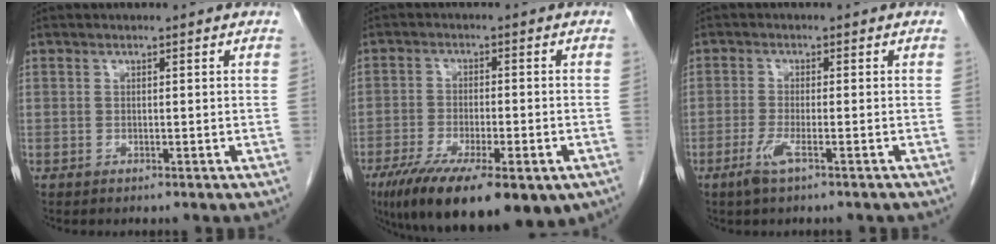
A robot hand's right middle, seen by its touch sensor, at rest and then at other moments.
{"total": 18.6, "force": [-11.8, 5.1, 13.4], "torque": [-0.201, -0.034, -0.177]}
{"total": 3.1, "force": [-1.8, 0.1, 2.5], "torque": [-0.056, -0.007, -0.035]}